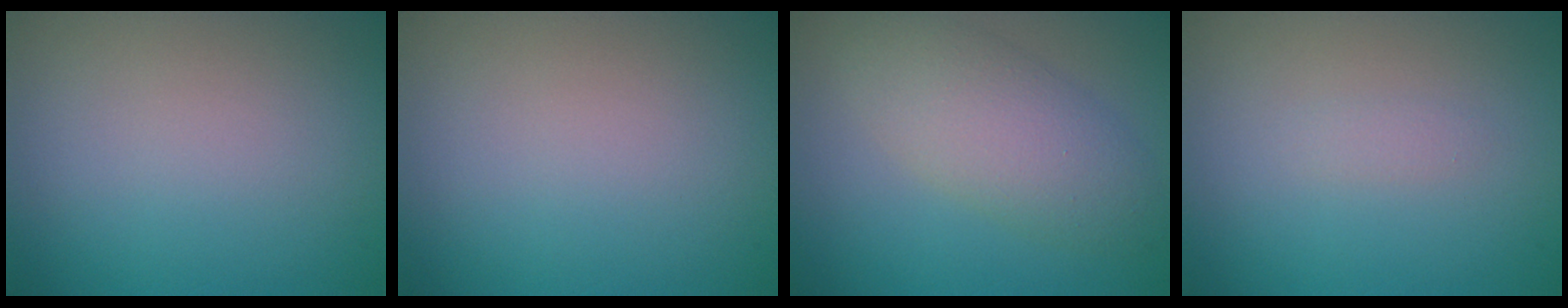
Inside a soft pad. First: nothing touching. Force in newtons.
{"total": 0.0}
{"total": 4.9, "press": 4.9, "slide": 0.0}
{"total": 0.7, "press": 0.7, "slide": 0.1}